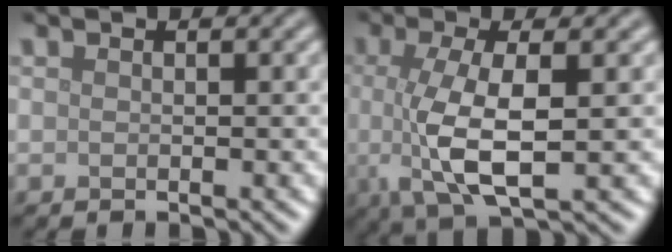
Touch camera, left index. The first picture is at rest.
{"total": 6.4, "force": [-0.3, 2.1, 6.0], "torque": [-0.125, -0.006, -0.004]}